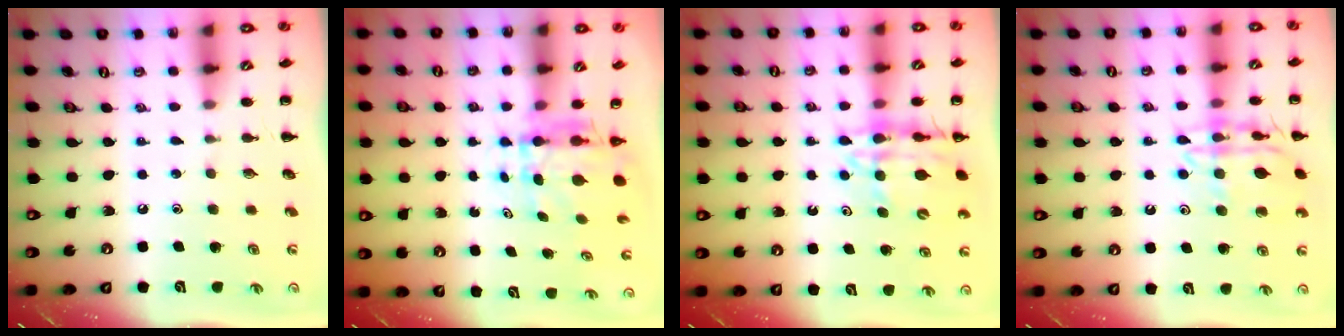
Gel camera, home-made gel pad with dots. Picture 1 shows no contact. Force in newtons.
{"total": 5.6, "press": 5.4, "slide": 1.5}
{"total": 13.5, "press": 13.1, "slide": 3.4}
{"total": 14.2, "press": 14.1, "slide": 1.2}